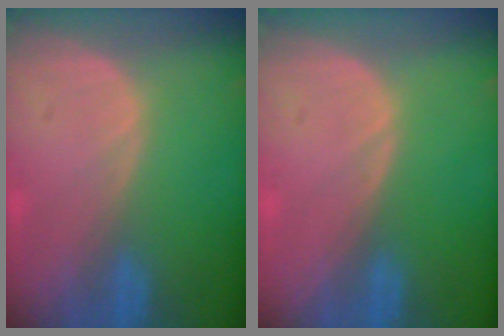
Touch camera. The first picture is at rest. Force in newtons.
{"total": 0.0}